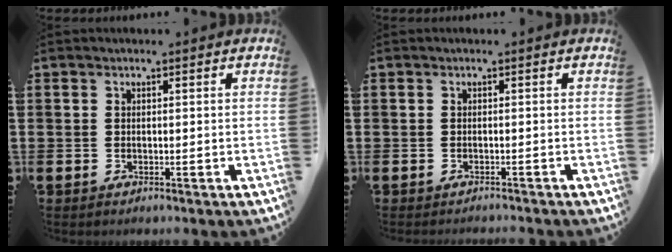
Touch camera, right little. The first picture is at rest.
{"total": 0.7, "force": [-0.7, -0.1, 0.0], "torque": [0.001, 0.000, -0.016]}